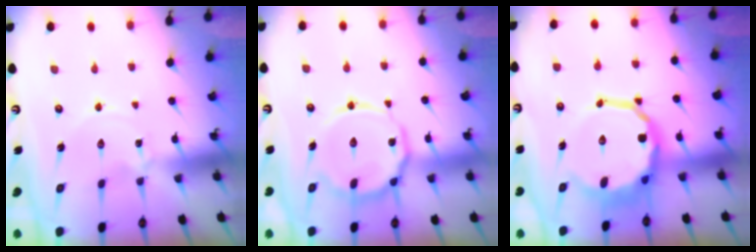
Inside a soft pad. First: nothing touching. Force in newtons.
{"total": 14.5, "press": 14.4, "slide": 1.3}
{"total": 13.6, "press": 13.1, "slide": 3.7}